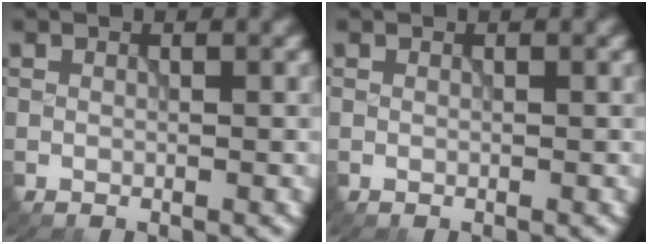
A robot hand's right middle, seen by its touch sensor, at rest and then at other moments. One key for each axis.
{"total": 0.0}